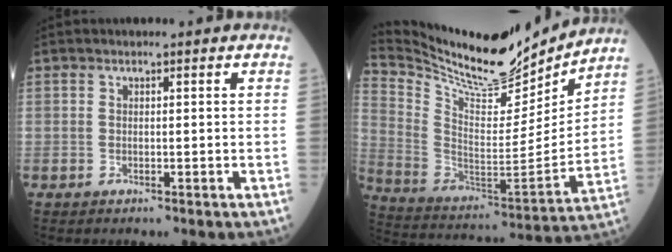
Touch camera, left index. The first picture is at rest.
{"total": 21.7, "force": [20.1, 3.4, 7.3], "torque": [-0.154, -0.038, 0.332]}